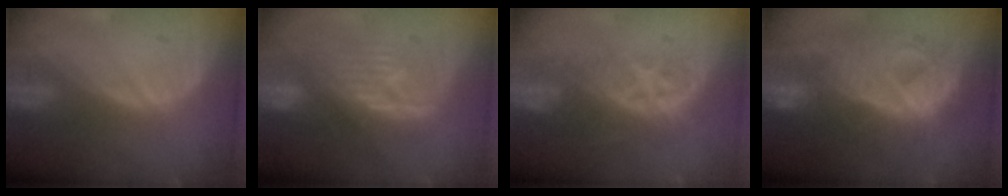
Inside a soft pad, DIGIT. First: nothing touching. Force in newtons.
{"total": 8.0, "press": 7.9, "slide": 1.1}
{"total": 8.6, "press": 7.0, "slide": 4.9}
{"total": 12.7, "press": 12.6, "slide": 1.3}